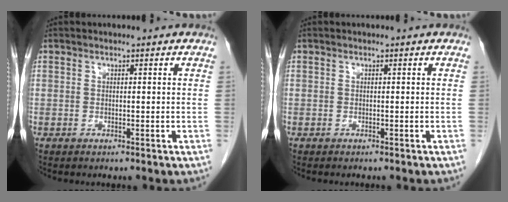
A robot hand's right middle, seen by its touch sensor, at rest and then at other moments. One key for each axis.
{"total": 0.7, "fx": -0.6, "fy": 0.2, "fz": 0.3, "tx": -0.003, "ty": -0.001, "tz": -0.009}